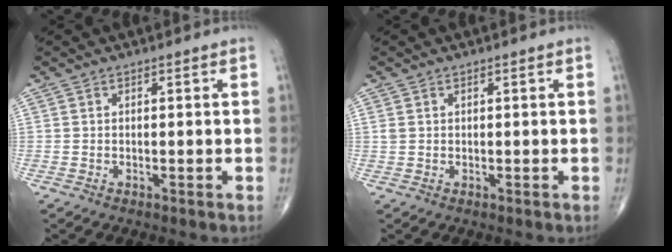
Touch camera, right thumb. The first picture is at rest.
{"total": 0.8, "force": [0.4, 0.6, 0.4], "torque": [-0.006, 0.004, 0.010]}